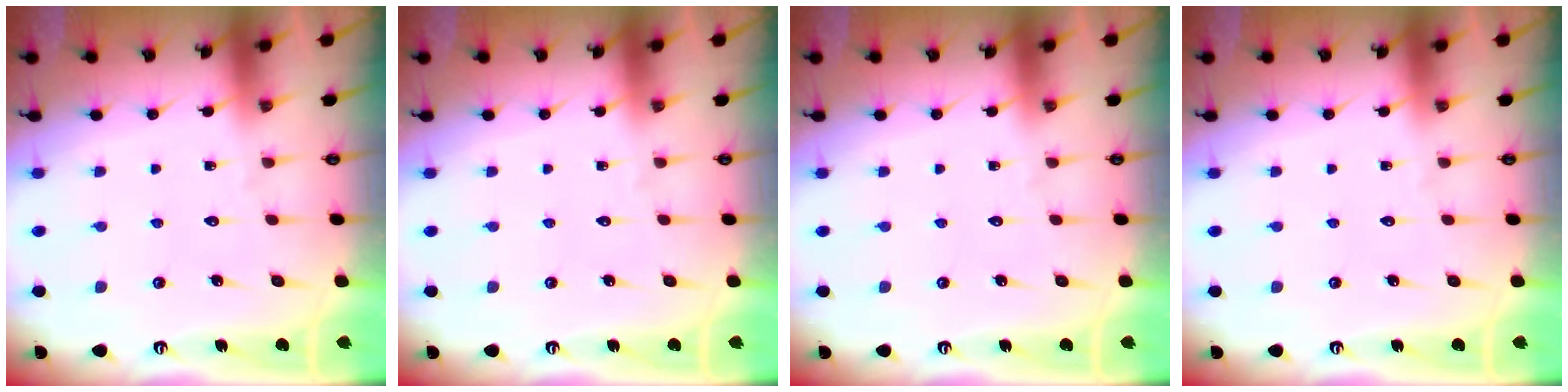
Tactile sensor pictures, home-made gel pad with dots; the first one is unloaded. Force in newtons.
{"total": 0.0}
{"total": 0.0}
{"total": 0.0}